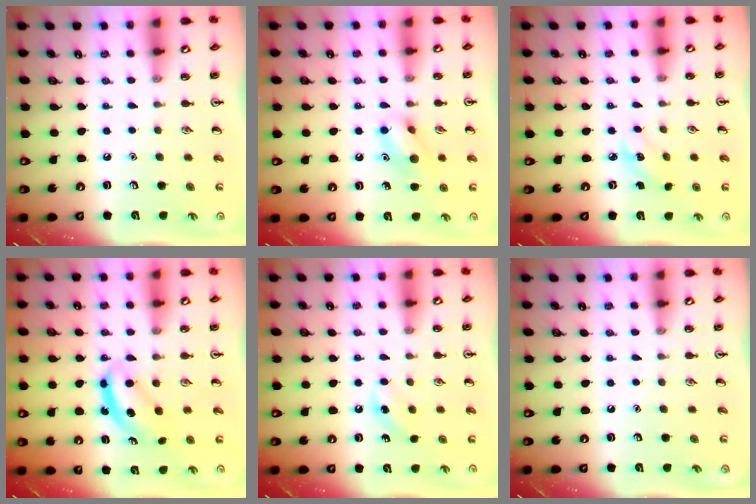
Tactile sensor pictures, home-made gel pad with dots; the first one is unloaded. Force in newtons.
{"total": 10.5, "press": 10.5, "slide": 0.7}
{"total": 2.6, "press": 2.5, "slide": 0.8}
{"total": 5.8, "press": 5.8, "slide": 0.3}
{"total": 6.3, "press": 6.0, "slide": 1.8}
{"total": 0.0}